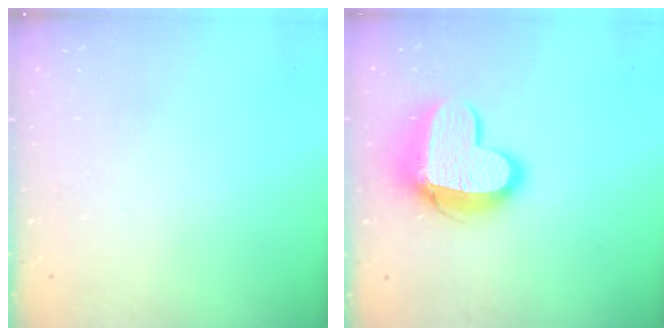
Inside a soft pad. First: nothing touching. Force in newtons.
{"total": 14.4, "press": 14.3, "slide": 1.4}